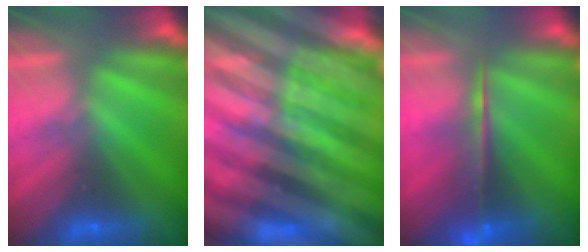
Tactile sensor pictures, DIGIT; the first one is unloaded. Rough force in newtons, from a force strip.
{"total": 5.6}
{"total": 5.5}